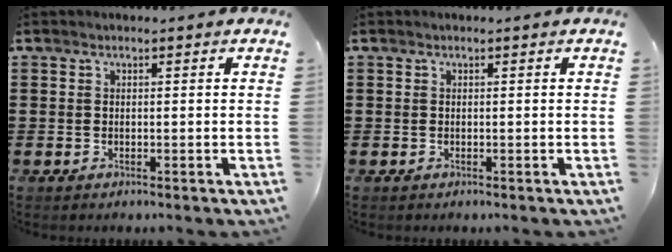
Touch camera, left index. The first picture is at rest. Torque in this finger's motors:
{"motor_torque": [0.00, 0.00, 0.01, -0.01]}